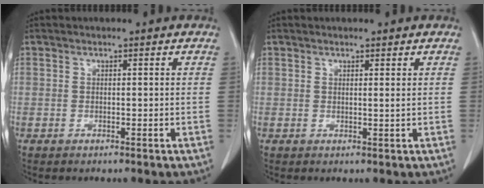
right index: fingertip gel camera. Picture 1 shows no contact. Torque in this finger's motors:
{"motor_torque": [-0.20, 0.09, 0.06, 0.01]}